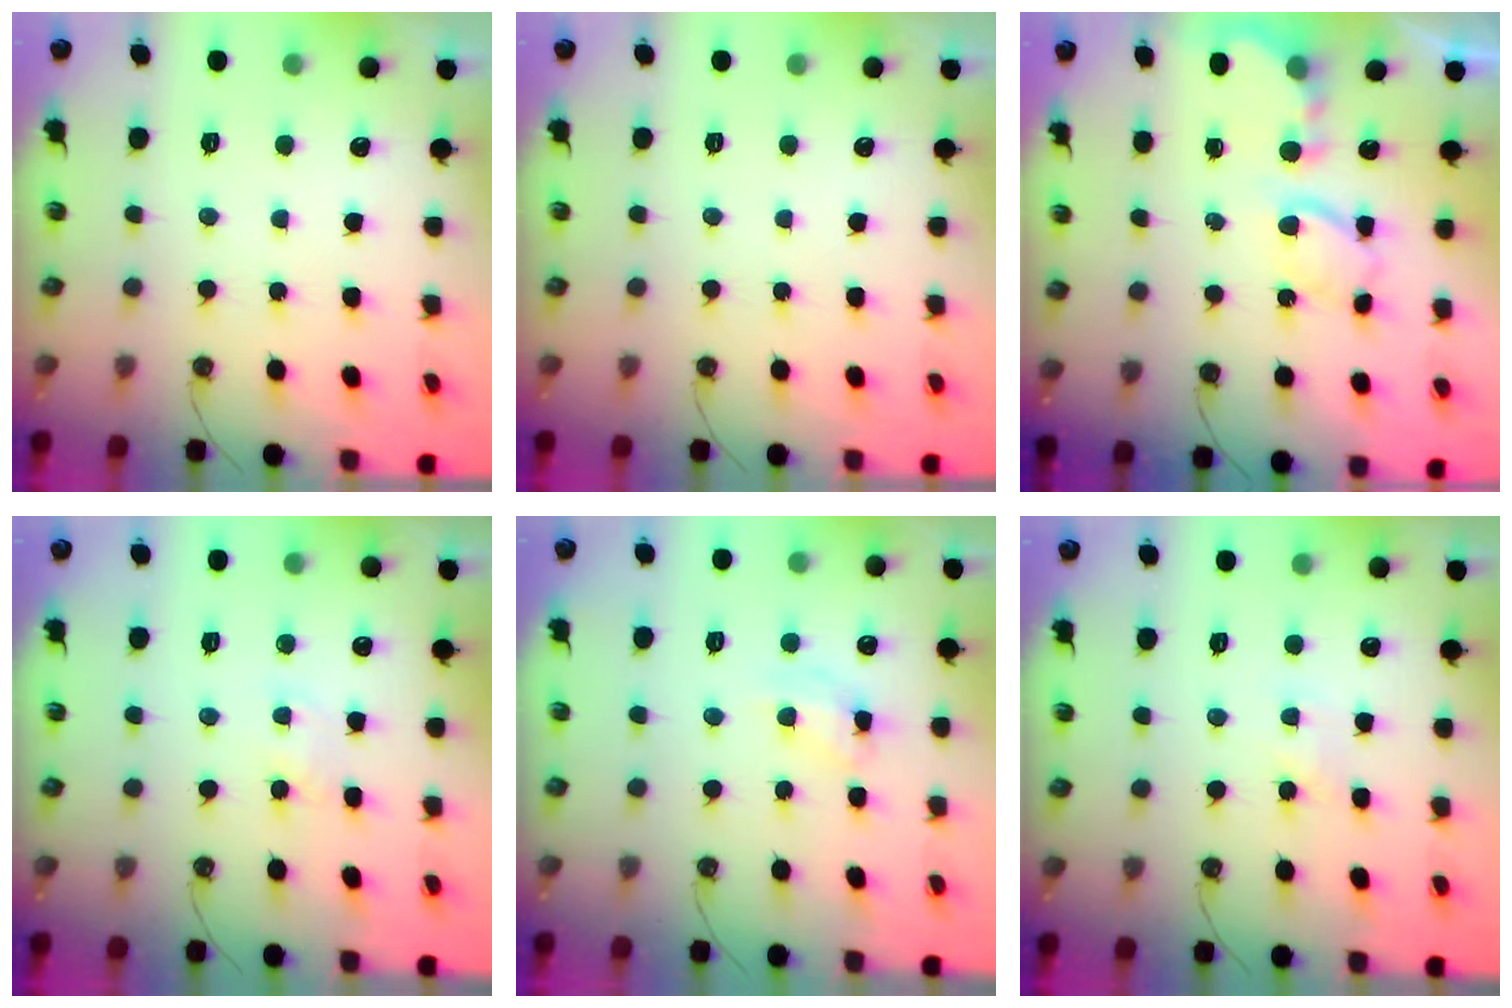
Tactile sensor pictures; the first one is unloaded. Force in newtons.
{"total": 0.0}
{"total": 5.8, "press": 5.8, "slide": 0.2}
{"total": 2.5, "press": 2.5, "slide": 0.3}
{"total": 9.6, "press": 9.6, "slide": 0.7}
{"total": 3.7, "press": 3.7, "slide": 0.5}